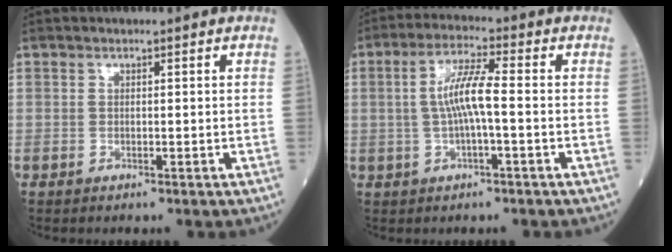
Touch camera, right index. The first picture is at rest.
{"total": 6.5, "force": [-0.2, 0.5, 6.5], "torque": [-0.129, 0.011, -0.007]}